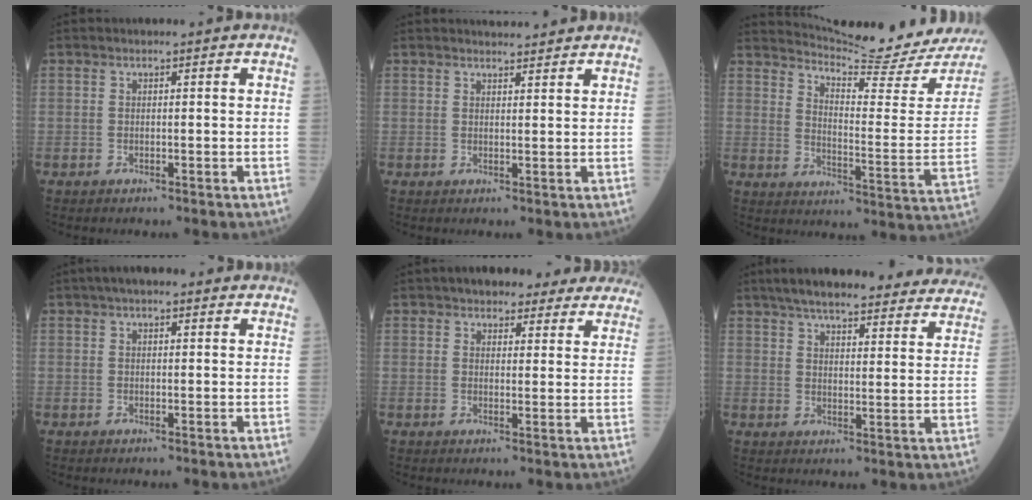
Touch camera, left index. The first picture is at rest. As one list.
[{"total": 4.3, "force": [4.1, 0.6, 1.0], "torque": [-0.017, 0.013, 0.053]}, {"total": 16.6, "force": [16.1, -2.3, 3.1], "torque": [-0.061, -0.112, 0.212]}, {"total": 5.9, "force": [4.4, 1.7, 3.6], "torque": [-0.049, 0.037, 0.062]}, {"total": 12.9, "force": [11.2, 4.5, 4.3], "torque": [-0.017, 0.018, 0.120]}, {"total": 28.9, "force": [25.5, 5.6, 12.6], "torque": [-0.184, -0.026, 0.304]}]